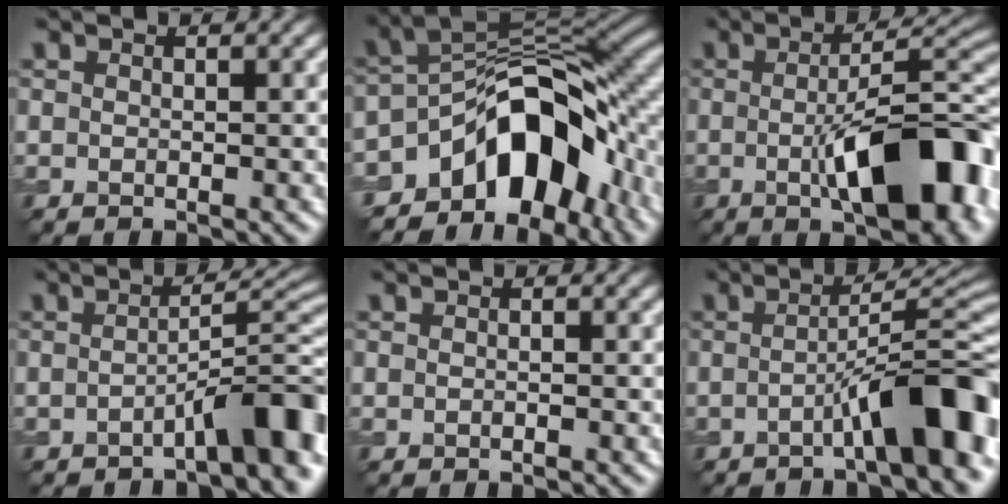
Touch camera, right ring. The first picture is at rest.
{"total": 12.2, "force": [-6.2, 7.0, 7.8], "torque": [-0.102, 0.002, -0.105]}
{"total": 10.8, "force": [-2.1, 3.3, 10.1], "torque": [-0.141, 0.003, -0.026]}
{"total": 5.6, "force": [-2.5, 1.0, 5.0], "torque": [-0.064, 0.021, -0.036]}
{"total": 0.0}
{"total": 8.4, "force": [-2.8, 1.5, 7.7], "torque": [-0.096, 0.026, -0.046]}